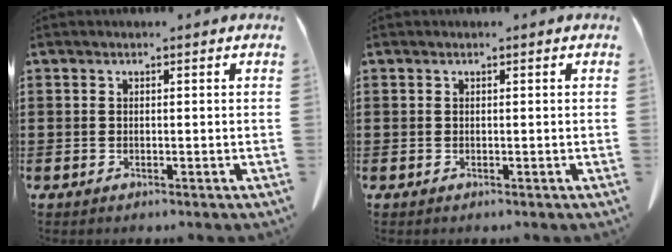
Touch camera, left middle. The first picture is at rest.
{"total": 0.0}